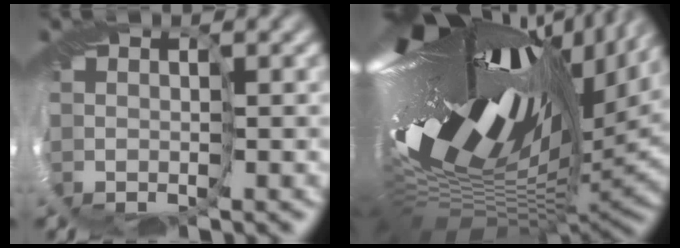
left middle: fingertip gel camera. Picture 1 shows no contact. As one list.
[{"total": 18.9, "force": [3.6, 8.4, 16.5], "torque": [-0.281, -0.032, 0.075]}]